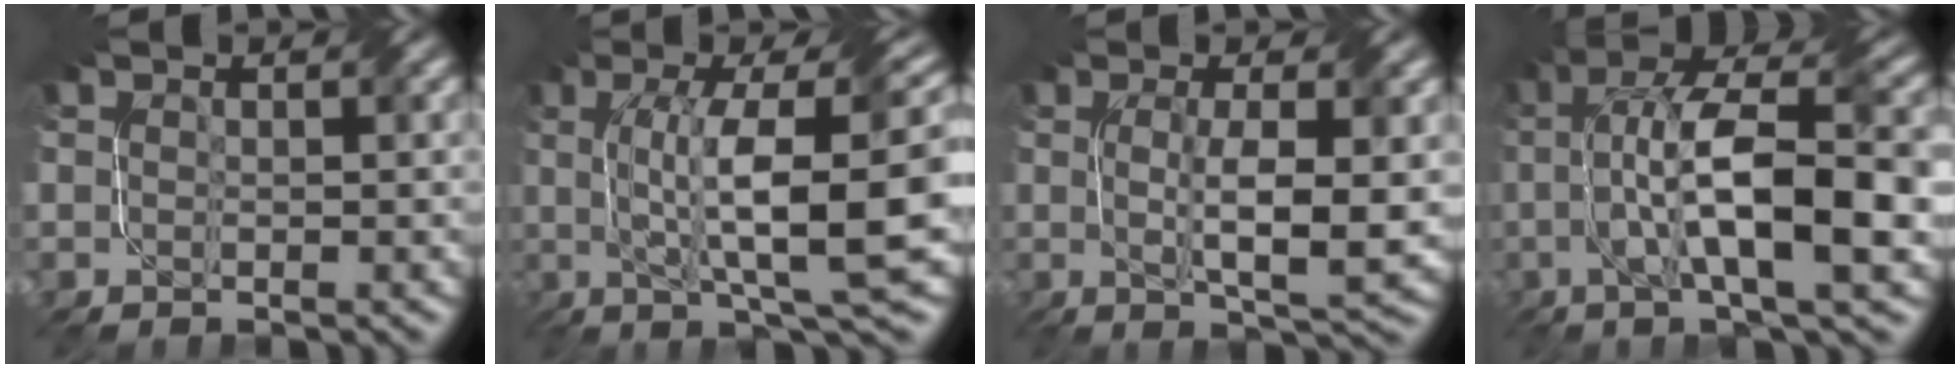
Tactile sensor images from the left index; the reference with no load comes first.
{"total": 11.9, "force": [1.2, 2.7, 11.5], "torque": [-0.167, 0.014, 0.023]}
{"total": 5.6, "force": [0.0, 1.1, 5.5], "torque": [-0.097, -0.006, 0.004]}
{"total": 12.3, "force": [-0.2, 3.3, 11.8], "torque": [-0.201, 0.019, -0.005]}